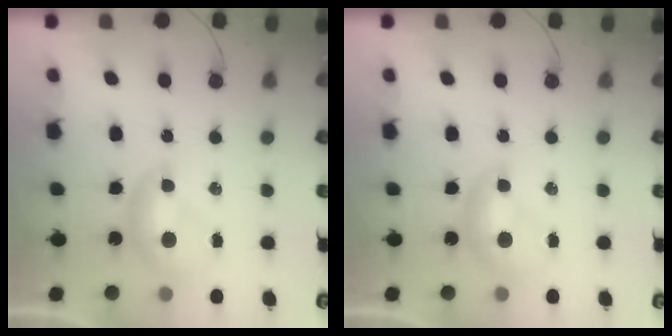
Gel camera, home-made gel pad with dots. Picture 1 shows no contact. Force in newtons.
{"total": 0.0}